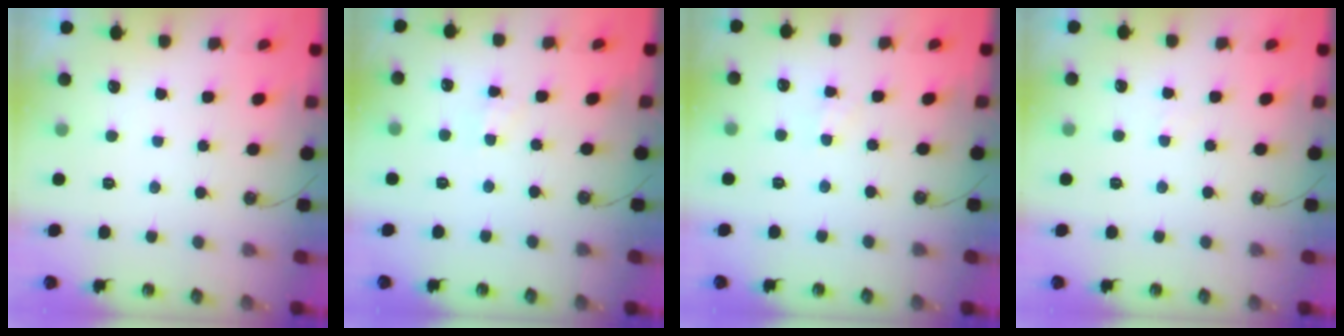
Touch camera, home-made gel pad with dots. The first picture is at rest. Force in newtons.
{"total": 1.9, "press": 1.9, "slide": 0.1}
{"total": 3.0, "press": 3.0, "slide": 0.5}
{"total": 1.9, "press": 1.9, "slide": 0.3}